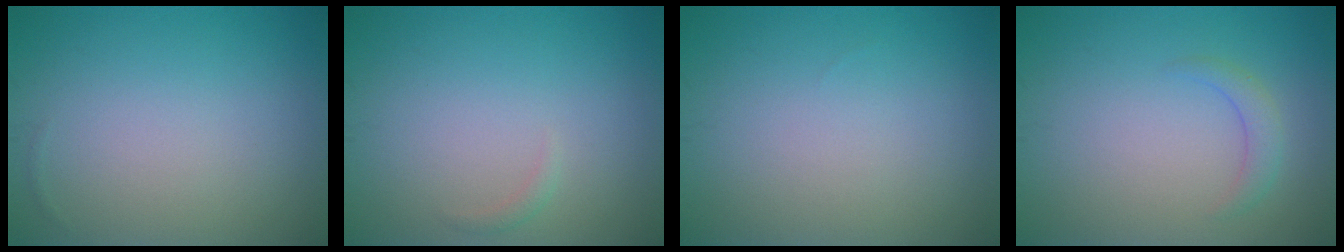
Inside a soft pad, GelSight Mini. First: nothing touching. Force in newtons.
{"total": 0.6, "press": 0.6, "slide": 0.1}
{"total": 0.0}
{"total": 1.5, "press": 1.5, "slide": 0.1}